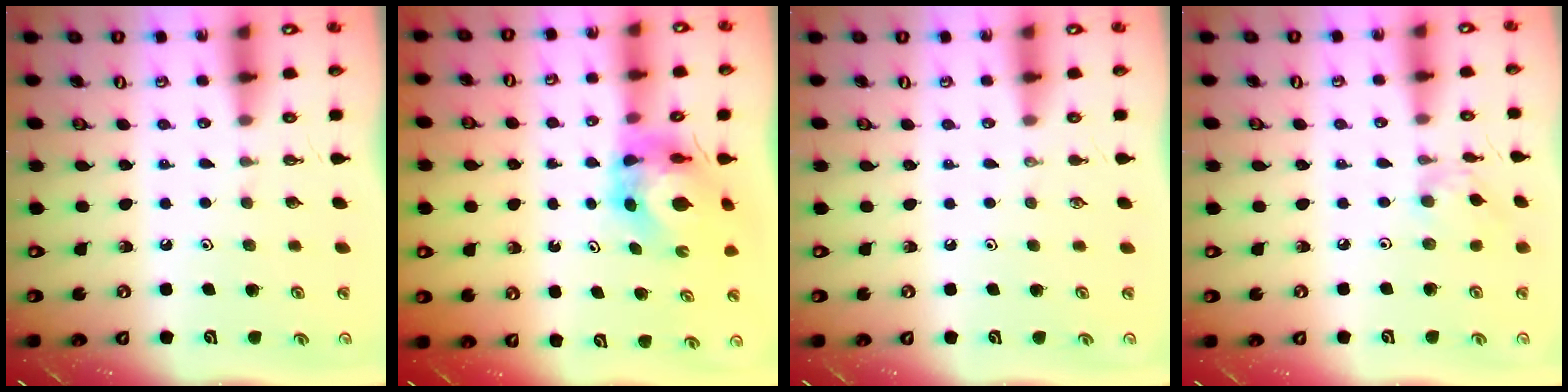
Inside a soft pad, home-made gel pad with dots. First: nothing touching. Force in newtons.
{"total": 7.5, "press": 7.5, "slide": 0.7}
{"total": 0.0}
{"total": 2.7, "press": 2.7, "slide": 0.3}